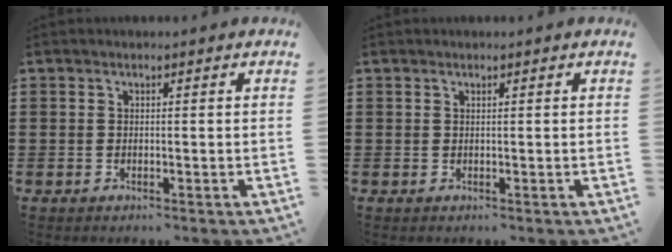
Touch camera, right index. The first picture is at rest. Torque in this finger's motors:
{"motor_torque": [-1.39, 0.75, -1.05, -0.09]}